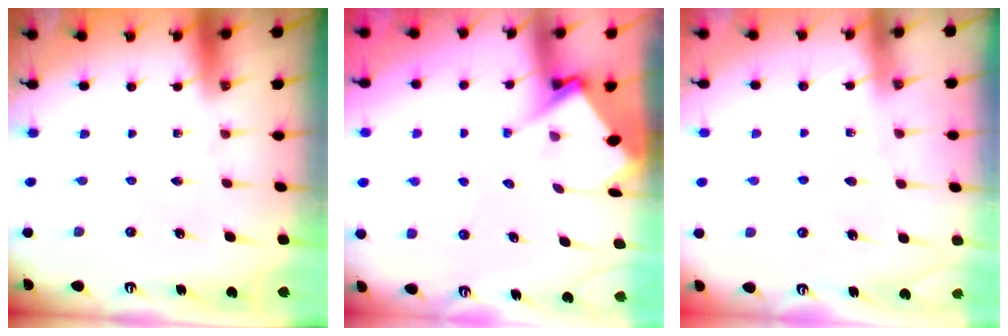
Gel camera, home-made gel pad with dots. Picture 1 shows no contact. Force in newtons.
{"total": 6.8, "press": 6.8, "slide": 0.5}
{"total": 6.0, "press": 6.0, "slide": 0.6}